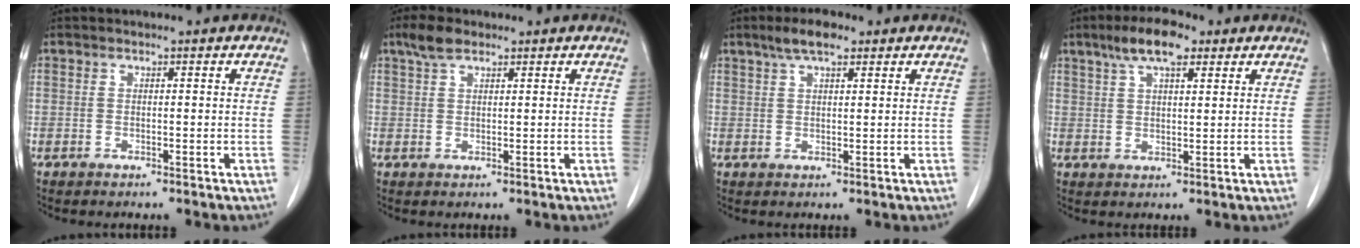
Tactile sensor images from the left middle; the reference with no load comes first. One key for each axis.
{"total": 3.2, "fx": 2.3, "fy": 1.3, "fz": 1.8, "tx": -0.041, "ty": 0.010, "tz": 0.045}
{"total": 4.7, "fx": 3.2, "fy": 1.3, "fz": 3.2, "tx": -0.065, "ty": 0.012, "tz": 0.057}
{"total": 7.3, "fx": 4.6, "fy": 2.1, "fz": 5.3, "tx": -0.102, "ty": 0.015, "tz": 0.080}